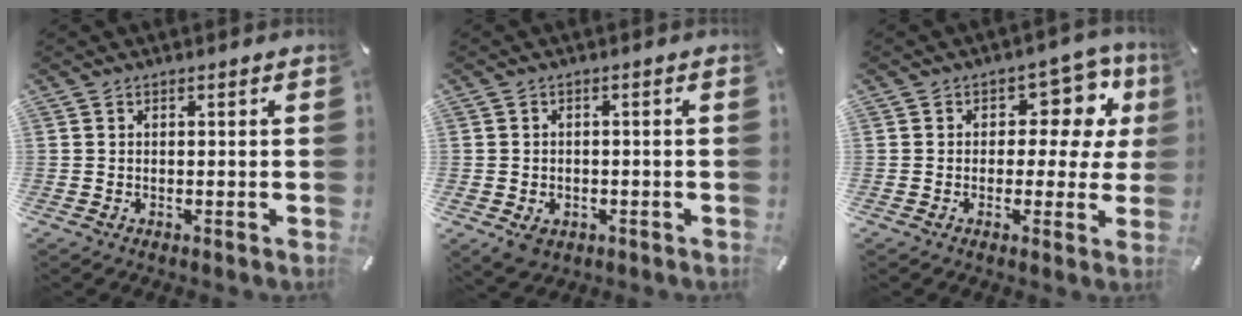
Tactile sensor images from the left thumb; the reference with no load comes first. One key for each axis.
{"total": 3.5, "fx": -1.1, "fy": 2.9, "fz": 1.7, "tx": -0.019, "ty": 0.003, "tz": -0.019}
{"total": 11.1, "fx": 4.4, "fy": 7.1, "fz": 7.4, "tx": -0.083, "ty": -0.034, "tz": 0.074}